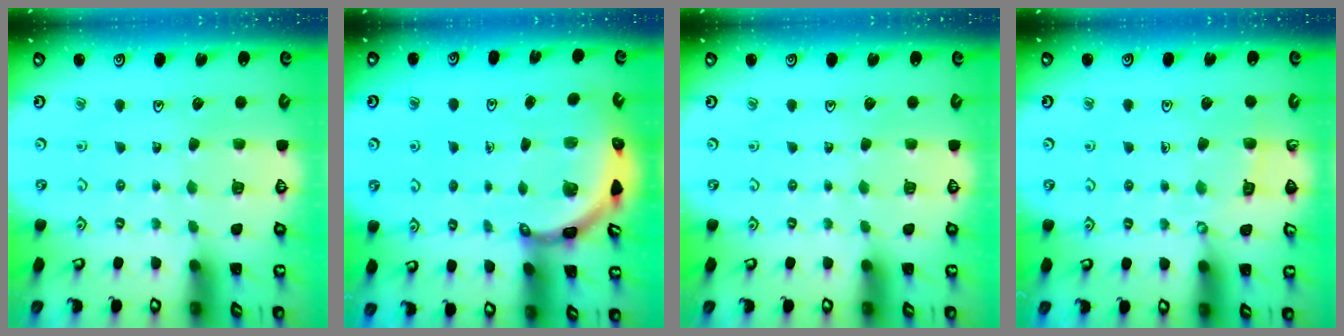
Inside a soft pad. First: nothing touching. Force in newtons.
{"total": 4.3, "press": 4.3, "slide": 0.4}
{"total": 0.0}
{"total": 3.8, "press": 3.8, "slide": 0.6}